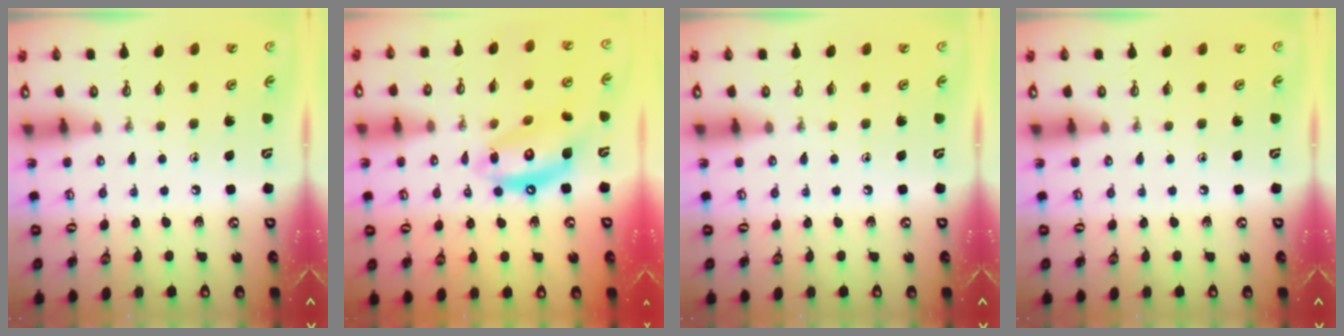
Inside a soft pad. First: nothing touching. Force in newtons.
{"total": 12.2, "press": 12.1, "slide": 1.1}
{"total": 0.0}
{"total": 0.0}